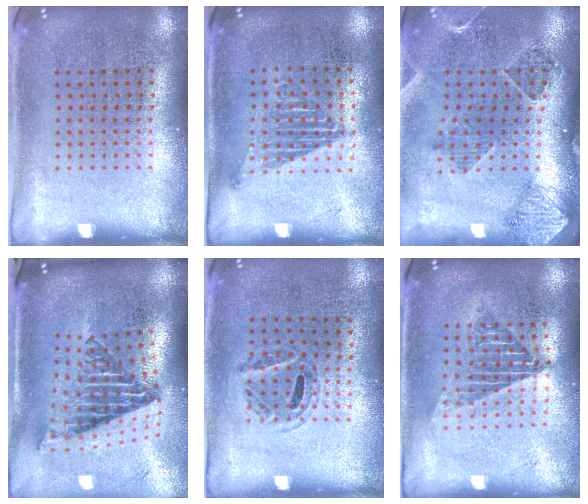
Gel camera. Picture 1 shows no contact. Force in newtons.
{"total": 1.2, "press": 1.0, "slide": 0.7}
{"total": 1.5, "press": 1.5, "slide": 0.3}
{"total": 2.8, "press": 1.7, "slide": 2.2}
{"total": 1.0, "press": 0.7, "slide": 0.6}
{"total": 1.5, "press": 1.4, "slide": 0.7}